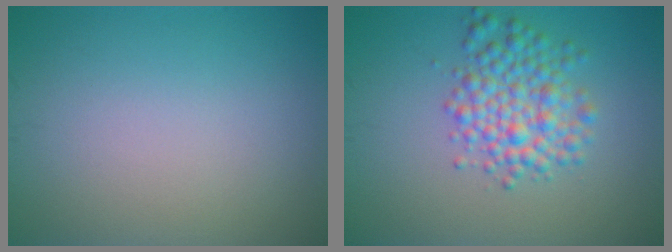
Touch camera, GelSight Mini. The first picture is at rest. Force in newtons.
{"total": 4.5, "press": 4.5, "slide": 0.1}